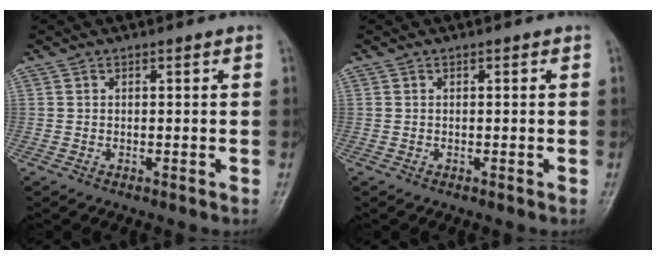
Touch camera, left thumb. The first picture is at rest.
{"total": 0.0}